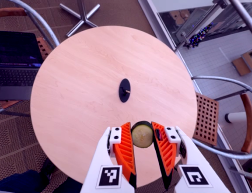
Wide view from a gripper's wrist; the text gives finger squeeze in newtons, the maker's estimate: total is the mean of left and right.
{"total": 7.8, "left": 7.6, "right": 7.9}